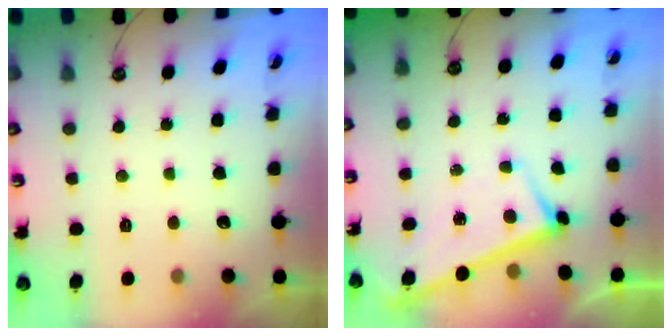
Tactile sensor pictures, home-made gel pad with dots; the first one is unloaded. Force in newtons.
{"total": 2.8, "press": 2.8, "slide": 0.2}